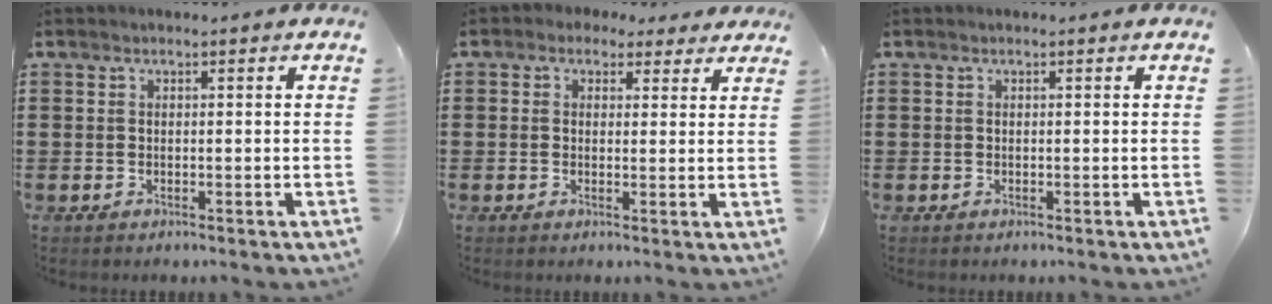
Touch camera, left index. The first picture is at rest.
{"total": 2.1, "force": [1.4, 1.6, 0.5], "torque": [-0.018, 0.009, 0.023]}
{"total": 0.0}